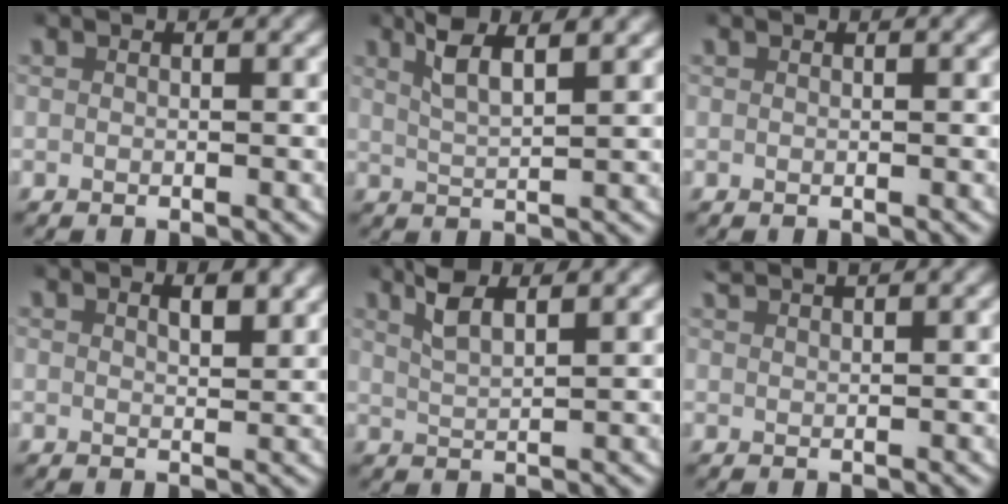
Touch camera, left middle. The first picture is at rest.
{"total": 3.8, "force": [2.3, 0.7, 2.9], "torque": [-0.061, 0.002, 0.039]}
{"total": 0.0}
{"total": 1.8, "force": [1.4, 0.3, 1.2], "torque": [-0.015, -0.004, 0.023]}
{"total": 3.1, "force": [2.1, 0.7, 2.1], "torque": [-0.049, 0.000, 0.038]}
{"total": 2.2, "force": [2.0, 0.2, 0.8], "torque": [-0.018, 0.005, 0.035]}